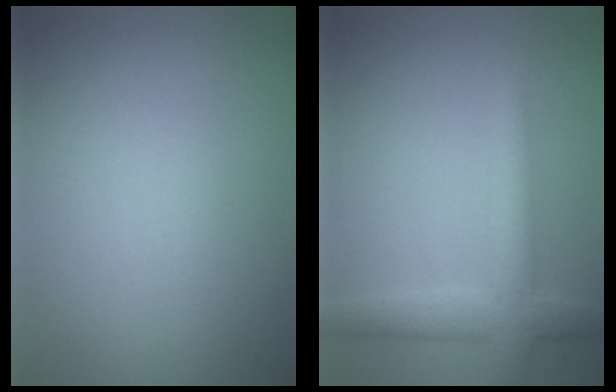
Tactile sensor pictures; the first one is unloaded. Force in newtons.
{"total": 2.9, "press": 2.9, "slide": 0.1}